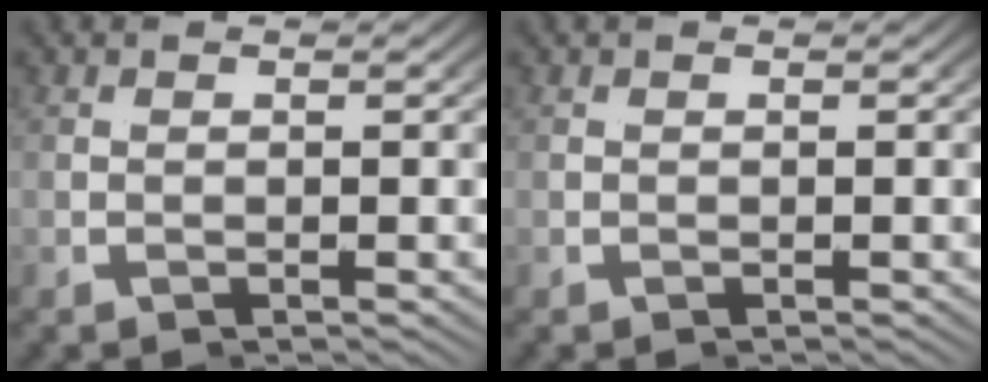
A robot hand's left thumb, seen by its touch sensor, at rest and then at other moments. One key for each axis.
{"total": 0.0}